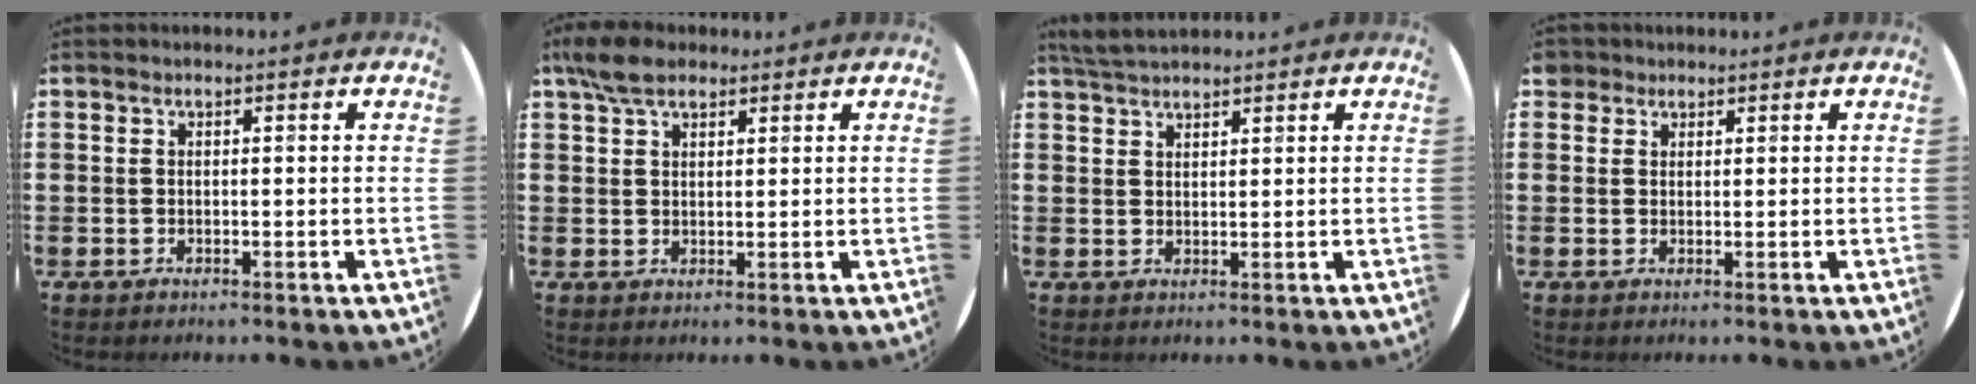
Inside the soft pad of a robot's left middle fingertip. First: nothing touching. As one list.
[{"total": 4.6, "force": [3.5, 2.1, 2.3], "torque": [-0.044, 0.003, 0.064]}, {"total": 3.1, "force": [2.9, 0.6, 0.9], "torque": [-0.024, 0.000, 0.056]}, {"total": 1.6, "force": [1.3, 0.9, 0.1], "torque": [0.003, 0.001, 0.025]}]